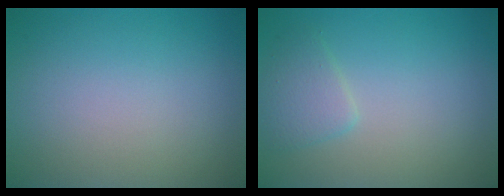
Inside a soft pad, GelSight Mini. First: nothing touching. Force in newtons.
{"total": 1.9, "press": 1.9, "slide": 0.1}